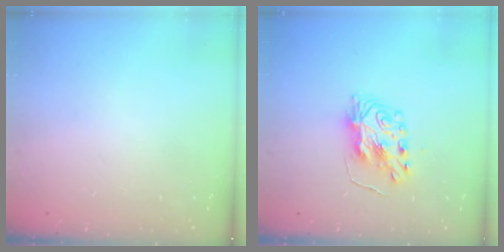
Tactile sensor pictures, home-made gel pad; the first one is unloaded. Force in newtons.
{"total": 7.8, "press": 7.8, "slide": 0.2}